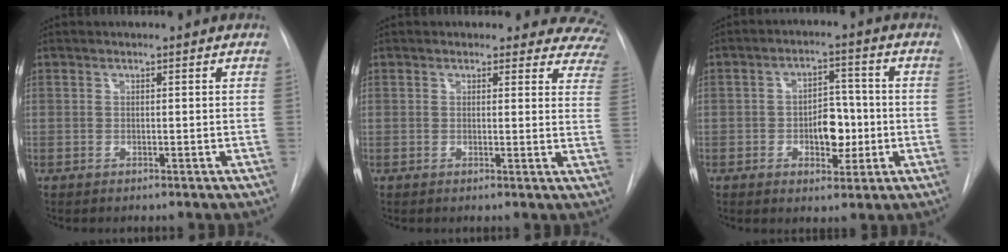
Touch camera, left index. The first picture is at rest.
{"total": 11.5, "force": [10.5, 4.5, 1.3], "torque": [0.038, -0.042, 0.070]}
{"total": 6.5, "force": [-1.2, 3.8, 5.1], "torque": [-0.074, 0.014, -0.014]}